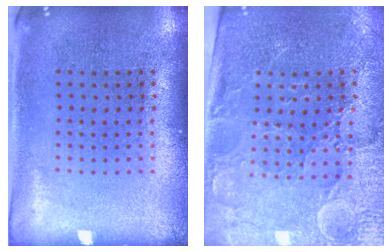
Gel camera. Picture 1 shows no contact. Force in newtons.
{"total": 3.5, "press": 3.3, "slide": 1.1}